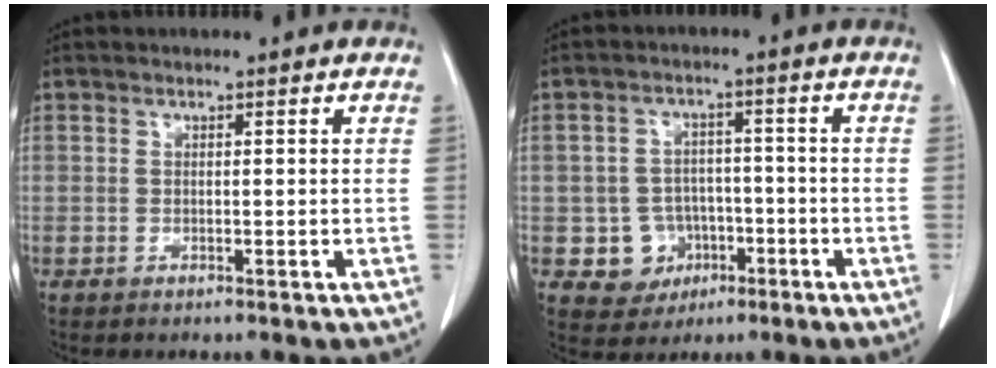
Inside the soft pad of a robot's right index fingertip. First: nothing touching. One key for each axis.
{"total": 6.2, "fx": -2.1, "fy": 5.8, "fz": 1.1, "tx": -0.013, "ty": 0.012, "tz": -0.024}